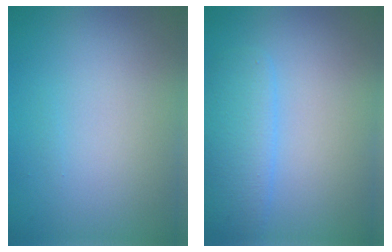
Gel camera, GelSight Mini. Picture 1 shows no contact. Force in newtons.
{"total": 3.2, "press": 3.2, "slide": 0.1}